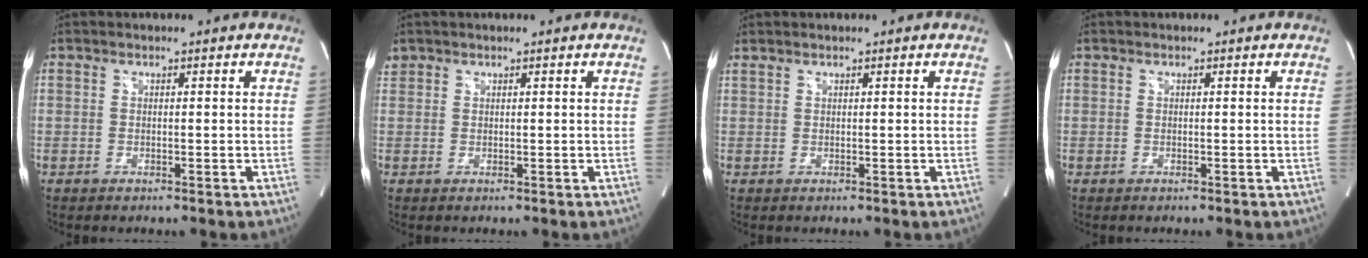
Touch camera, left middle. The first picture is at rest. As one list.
[{"total": 1.4, "force": [1.1, 0.9, 0.0], "torque": [-0.002, 0.017, 0.023]}, {"total": 0.6, "force": [0.6, -0.1, 0.1], "torque": [-0.014, 0.009, 0.021]}, {"total": 0.0}]